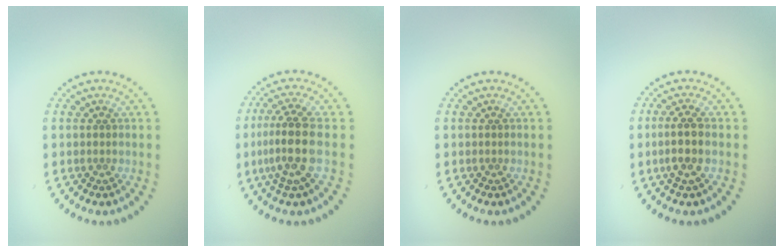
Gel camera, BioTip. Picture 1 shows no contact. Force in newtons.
{"total": 4.1, "press": 3.5, "slide": 2.1}
{"total": 0.0}
{"total": 2.4, "press": 2.1, "slide": 1.1}